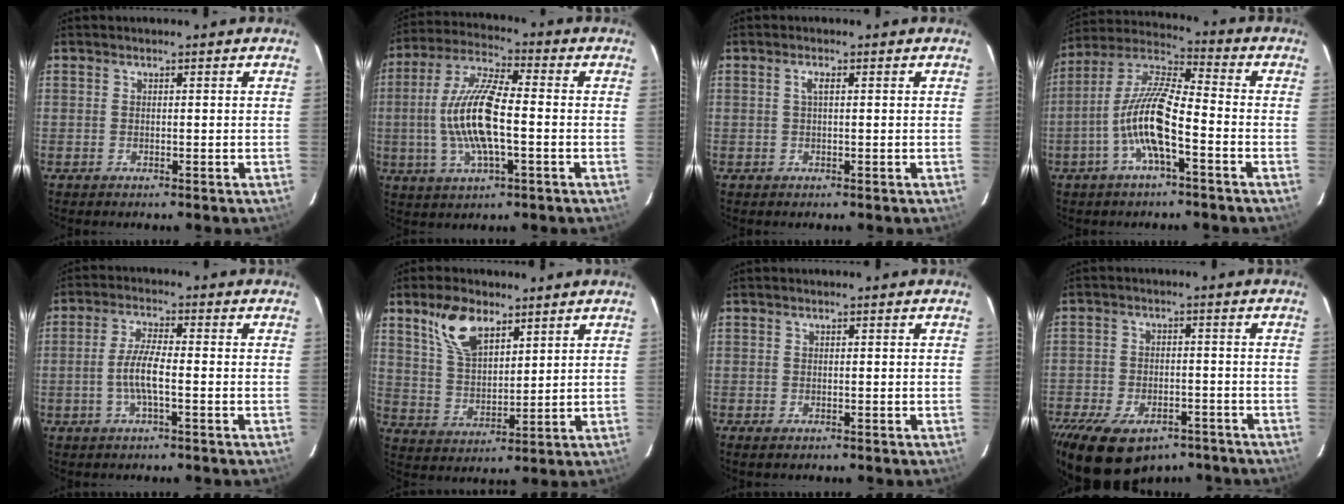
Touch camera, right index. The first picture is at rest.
{"total": 13.6, "force": [-1.8, 4.0, 12.9], "torque": [-0.262, 0.005, -0.037]}
{"total": 1.3, "force": [0.4, 0.3, 1.2], "torque": [-0.024, 0.004, 0.004]}
{"total": 12.0, "force": [-4.5, 2.5, 10.9], "torque": [-0.222, 0.004, -0.091]}
{"total": 5.6, "force": [-1.4, 0.9, 5.4], "torque": [-0.110, 0.002, -0.029]}
{"total": 10.1, "force": [6.2, 5.0, 6.2], "torque": [-0.117, 0.014, 0.127]}
{"total": 1.1, "force": [-0.8, 0.6, 0.6], "torque": [-0.011, -0.005, -0.013]}
{"total": 19.2, "force": [-12.9, 10.3, 9.8], "torque": [-0.222, -0.020, -0.191]}